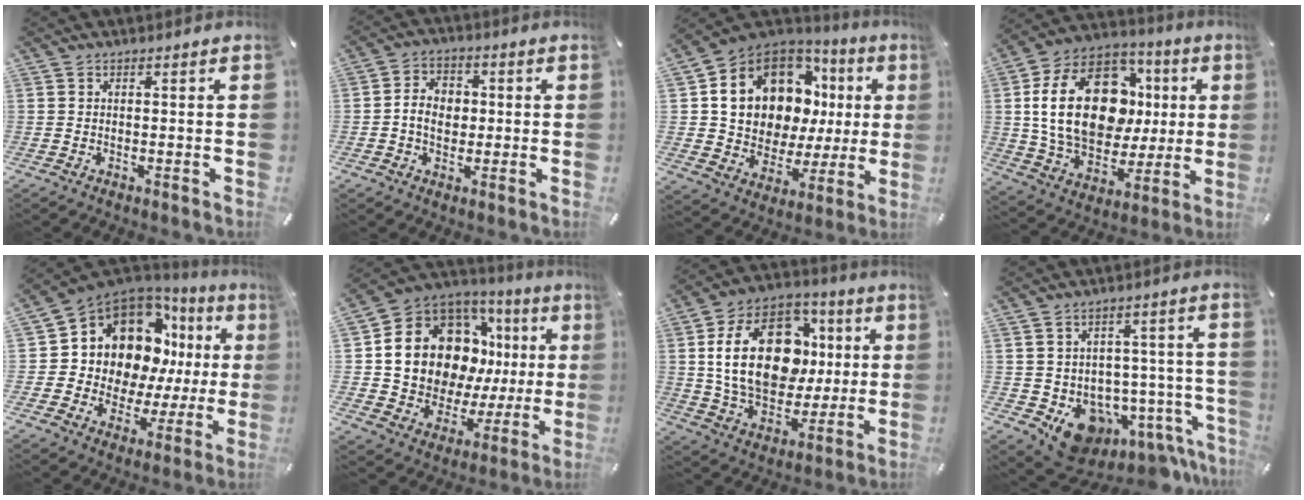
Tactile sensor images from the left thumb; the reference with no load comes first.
{"total": 6.4, "force": [-0.5, 5.2, 3.6], "torque": [-0.072, 0.011, -0.012]}
{"total": 15.1, "force": [5.8, 11.5, 7.9], "torque": [-0.136, -0.053, 0.117]}
{"total": 25.9, "force": [3.4, 17.8, 18.5], "torque": [-0.351, 0.007, 0.066]}
{"total": 13.2, "force": [6.3, 9.9, 6.0], "torque": [-0.106, -0.079, 0.122]}
{"total": 16.9, "force": [5.9, 13.0, 9.1], "torque": [-0.171, -0.058, 0.122]}
{"total": 24.5, "force": [3.1, 16.9, 17.4], "torque": [-0.316, 0.005, 0.058]}
{"total": 11.9, "force": [-6.3, 8.0, 6.1], "torque": [-0.071, 0.012, -0.101]}